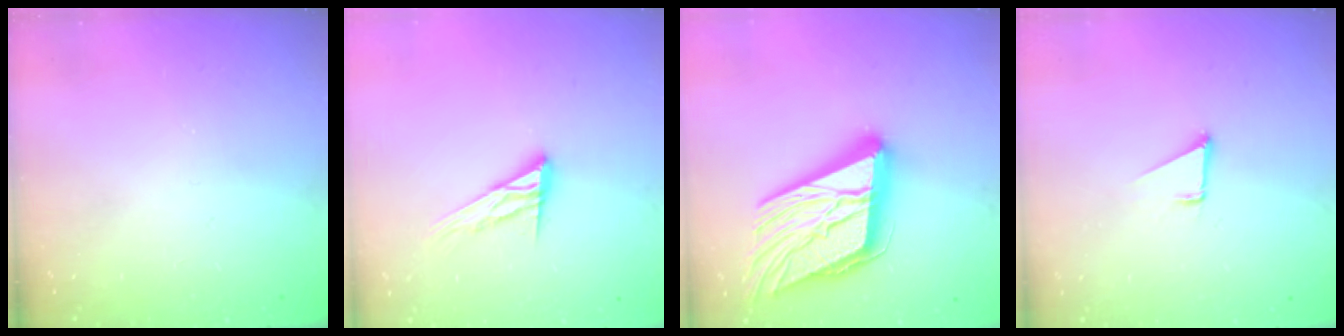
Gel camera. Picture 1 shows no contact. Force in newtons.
{"total": 12.0, "press": 12.0, "slide": 1.0}
{"total": 27.8, "press": 27.3, "slide": 5.1}
{"total": 1.7, "press": 1.7, "slide": 0.1}